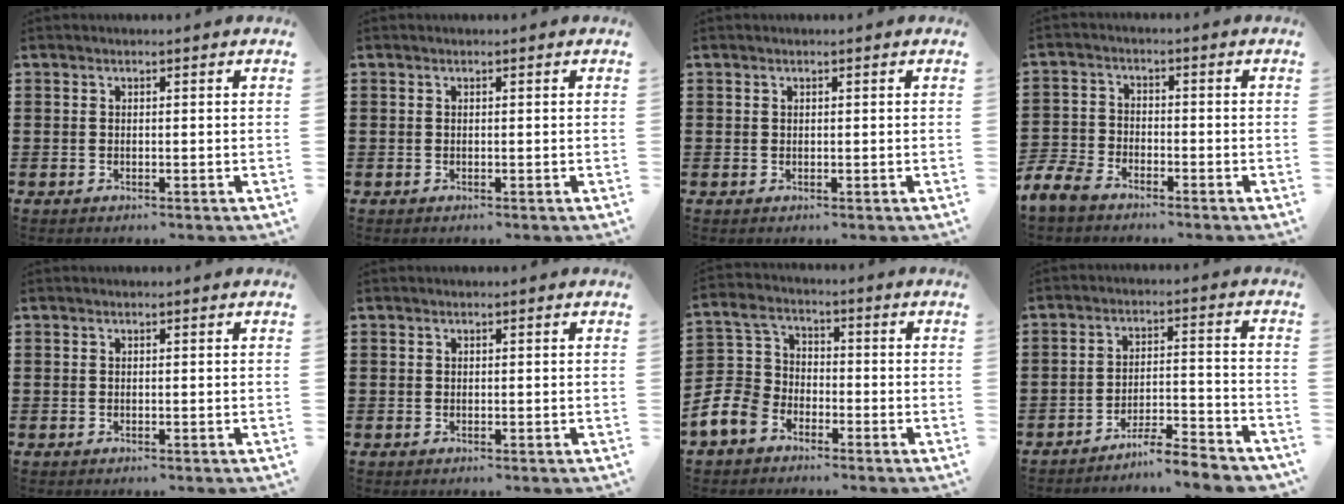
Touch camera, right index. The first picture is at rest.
{"total": 0.0}
{"total": 0.0}
{"total": 4.2, "force": [-3.7, 1.4, 1.4], "torque": [-0.062, -0.006, -0.085]}
{"total": 0.0}
{"total": 0.0}
{"total": 7.1, "force": [-3.8, 5.3, 2.8], "torque": [-0.098, 0.007, -0.085]}
{"total": 5.9, "force": [-5.6, -0.3, 1.8], "torque": [-0.030, -0.005, -0.108]}